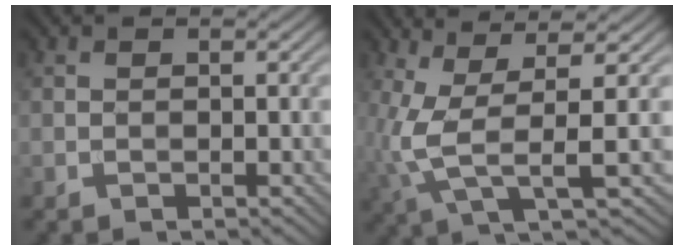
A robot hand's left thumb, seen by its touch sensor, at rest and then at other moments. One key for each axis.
{"total": 7.5, "fx": -0.1, "fy": 1.7, "fz": 7.3, "tx": -0.164, "ty": 0.003, "tz": -0.003}